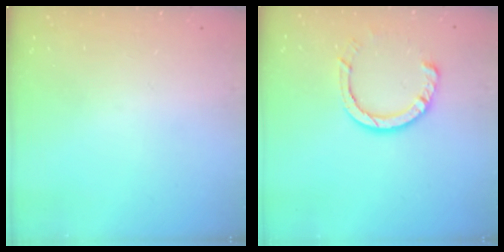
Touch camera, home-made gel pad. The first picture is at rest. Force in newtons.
{"total": 8.0, "press": 8.0, "slide": 0.8}